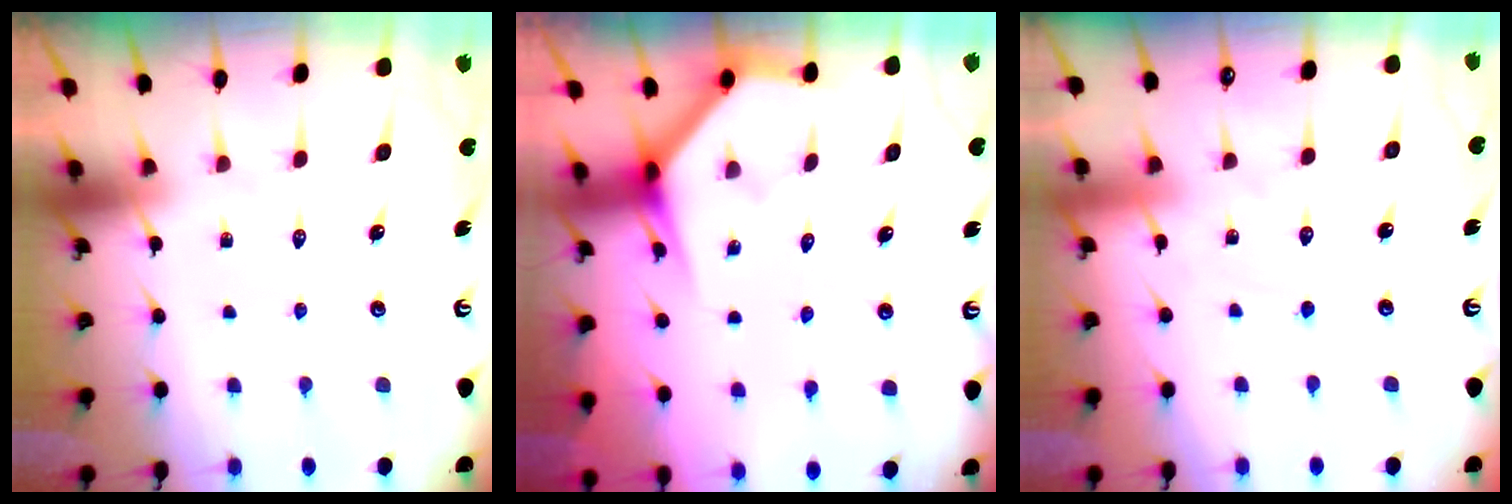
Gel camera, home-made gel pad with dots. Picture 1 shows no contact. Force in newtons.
{"total": 3.8, "press": 3.8, "slide": 0.2}
{"total": 4.0, "press": 4.0, "slide": 0.5}